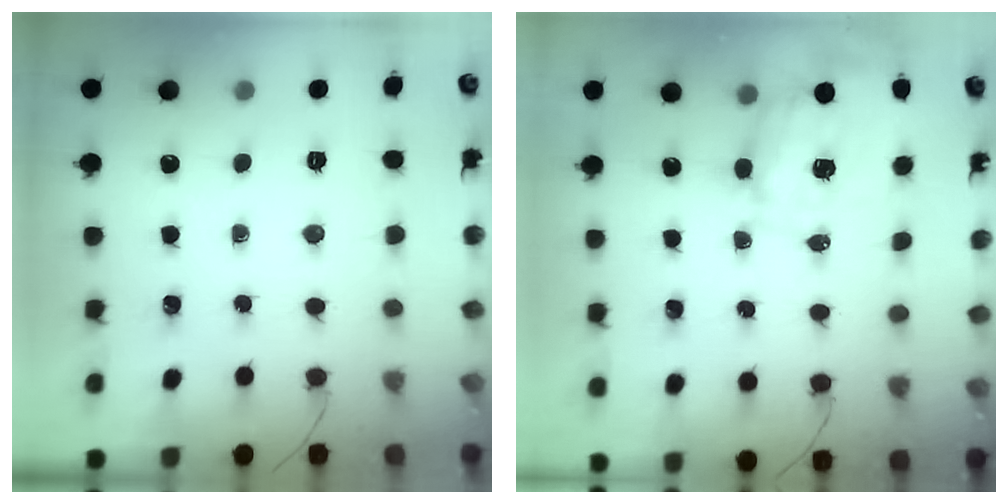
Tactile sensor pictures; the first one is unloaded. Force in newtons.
{"total": 9.9, "press": 9.6, "slide": 2.5}